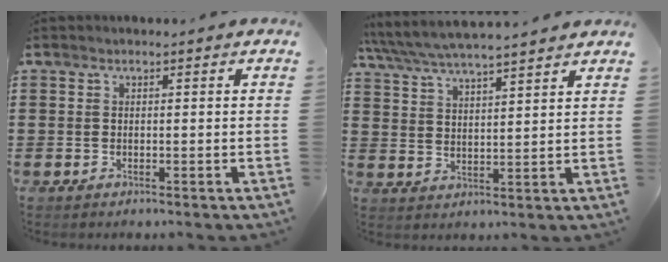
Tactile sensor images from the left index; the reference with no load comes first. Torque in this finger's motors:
{"motor_torque": [2.14, 0.00, 1.05, 0.21]}